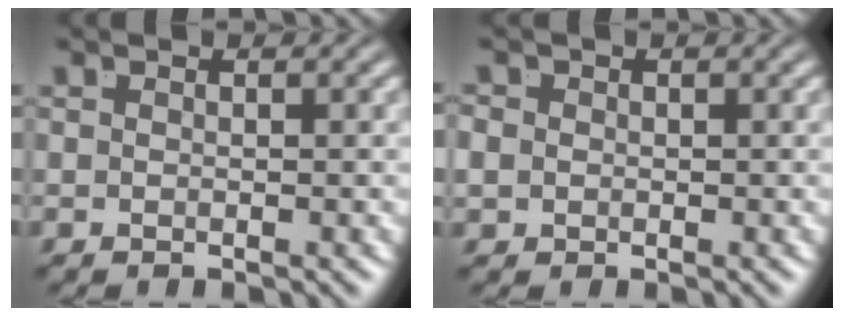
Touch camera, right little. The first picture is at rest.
{"total": 2.1, "force": [-0.1, 1.9, 0.8], "torque": [-0.031, -0.011, 0.000]}